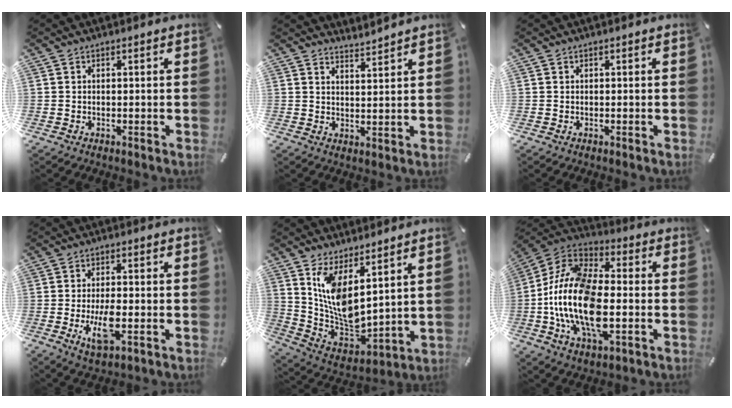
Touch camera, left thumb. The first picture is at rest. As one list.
[{"total": 3.2, "force": [3.2, 0.1, -0.2], "torque": [0.004, -0.026, 0.058]}, {"total": 0.0}, {"total": 7.6, "force": [-1.6, 2.6, 7.0], "torque": [-0.156, -0.014, -0.030]}, {"total": 10.7, "force": [5.6, 5.1, 7.6], "torque": [-0.167, -0.066, 0.110]}, {"total": 20.2, "force": [-3.7, 11.0, 16.5], "torque": [-0.360, -0.001, -0.064]}]